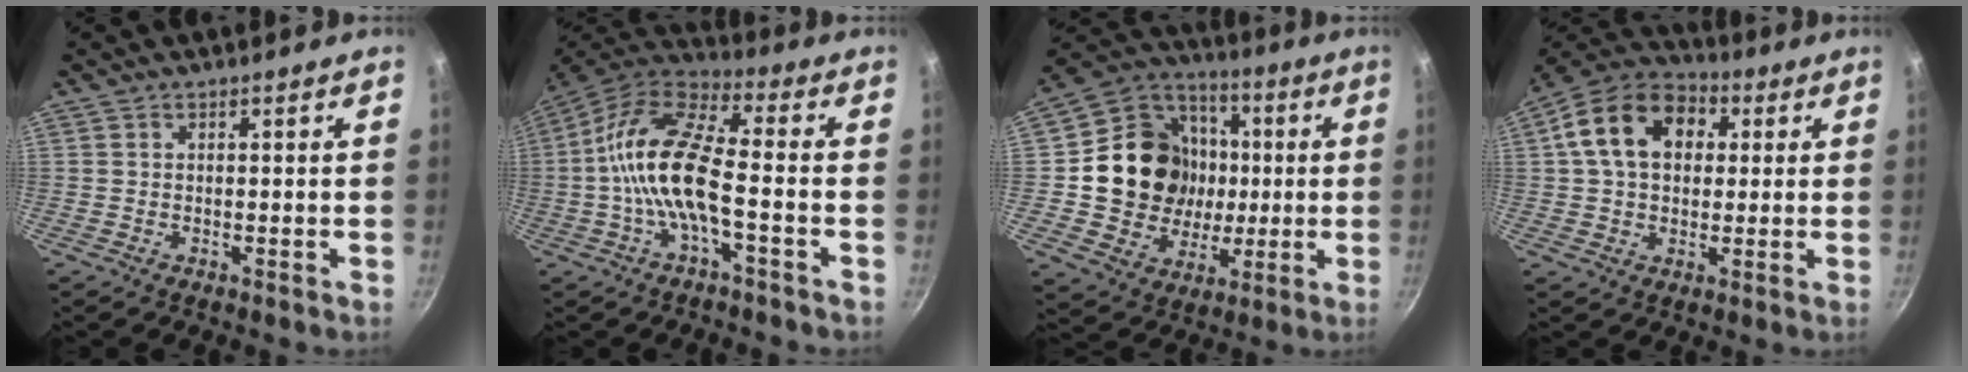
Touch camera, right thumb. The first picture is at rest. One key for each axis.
{"total": 14.9, "fx": -2.7, "fy": 5.6, "fz": 13.6, "tx": -0.267, "ty": 0.041, "tz": -0.069}
{"total": 20.6, "fx": 0.7, "fy": 18.2, "fz": 9.8, "tx": -0.146, "ty": 0.020, "tz": 0.017}
{"total": 15.6, "fx": 3.5, "fy": 11.4, "fz": 10.1, "tx": -0.150, "ty": 0.026, "tz": 0.043}